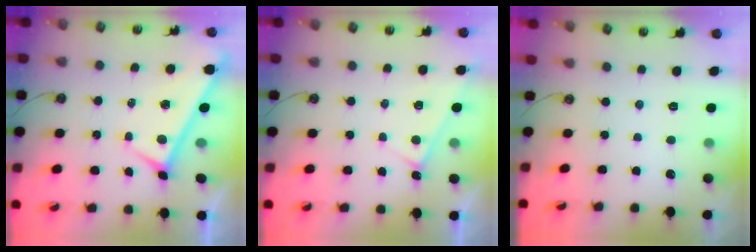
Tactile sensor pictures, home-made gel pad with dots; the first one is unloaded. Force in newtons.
{"total": 5.1, "press": 5.1, "slide": 0.3}
{"total": 0.0}